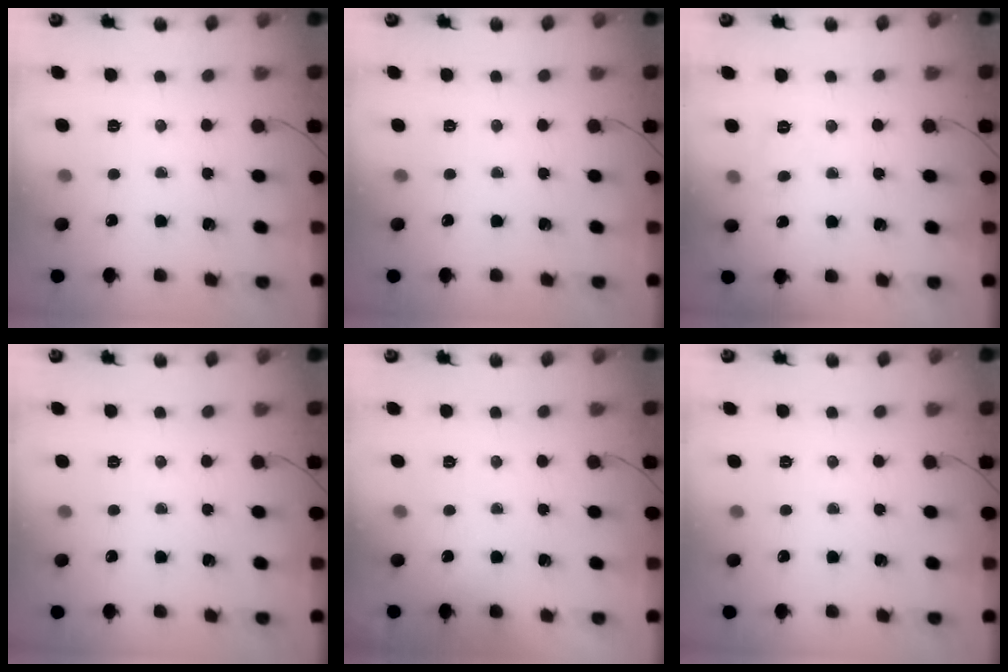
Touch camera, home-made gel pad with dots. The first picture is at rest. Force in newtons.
{"total": 0.0}
{"total": 5.8, "press": 5.6, "slide": 1.3}
{"total": 0.0}
{"total": 1.9, "press": 1.9, "slide": 0.3}
{"total": 0.0}